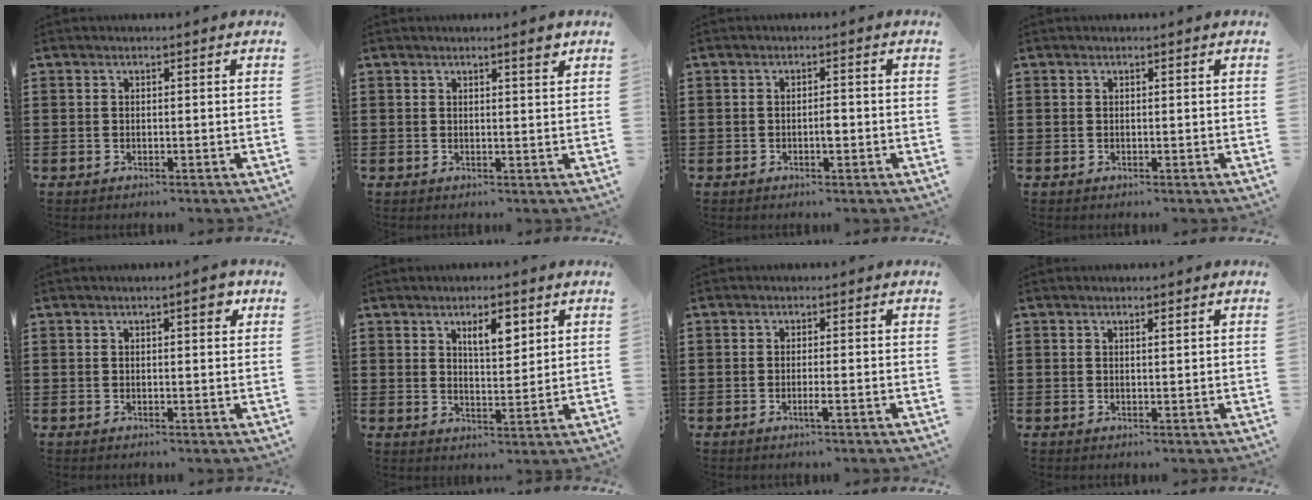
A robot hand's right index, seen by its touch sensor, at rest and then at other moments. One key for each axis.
{"total": 2.2, "fx": 1.6, "fy": 0.1, "fz": 1.6, "tx": -0.024, "ty": -0.001, "tz": 0.026}
{"total": 1.6, "fx": -0.4, "fy": 0.4, "fz": 1.5, "tx": -0.029, "ty": -0.001, "tz": -0.008}
{"total": 0.0}
{"total": 2.6, "fx": 1.3, "fy": 0.6, "fz": 2.2, "tx": -0.029, "ty": 0.001, "tz": 0.016}
{"total": 5.0, "fx": 2.7, "fy": 1.9, "fz": 3.7, "tx": -0.056, "ty": -0.001, "tz": 0.040}
{"total": 1.6, "fx": -0.8, "fy": -0.2, "fz": 1.4, "tx": -0.031, "ty": -0.008, "tz": -0.016}
{"total": 0.7, "fx": 0.5, "fy": 0.1, "fz": 0.5, "tx": -0.010, "ty": 0.000, "tz": 0.009}